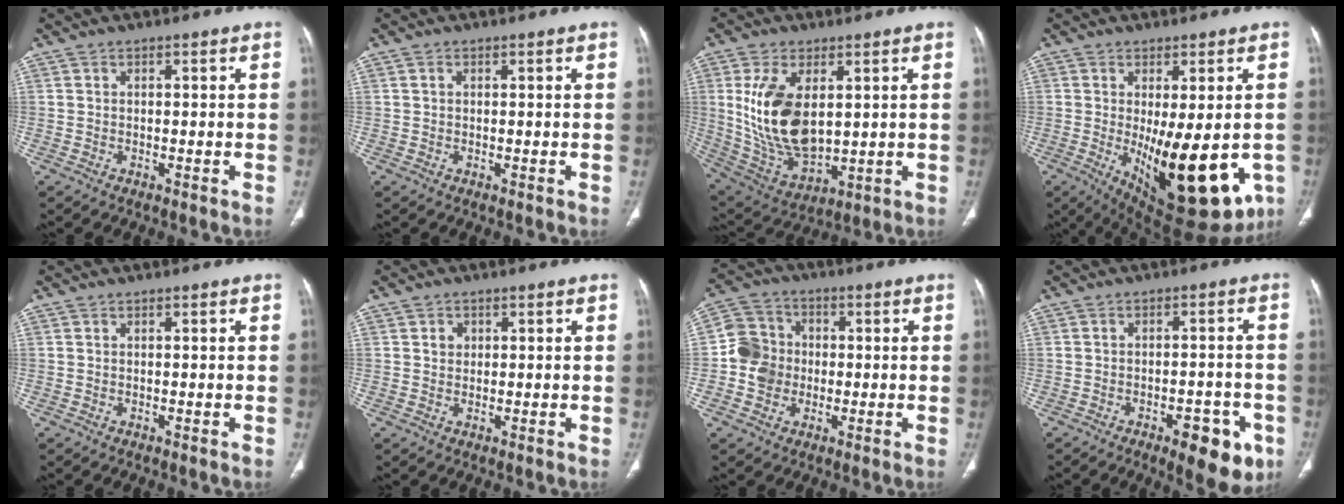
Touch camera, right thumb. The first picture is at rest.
{"total": 0.7, "force": [0.2, 0.5, 0.4], "torque": [-0.010, 0.003, 0.005]}
{"total": 16.7, "force": [2.9, 9.3, 13.6], "torque": [-0.251, -0.021, 0.077]}
{"total": 19.3, "force": [-4.0, 7.5, 17.3], "torque": [-0.220, -0.031, -0.030]}
{"total": 0.0}
{"total": 1.9, "force": [0.6, 1.7, 0.8], "torque": [-0.004, -0.001, 0.009]}
{"total": 8.8, "force": [-0.9, 8.2, 3.2], "torque": [-0.038, 0.024, -0.024]}
{"total": 10.2, "force": [-5.0, 4.4, 7.7], "torque": [-0.071, 0.019, -0.058]}